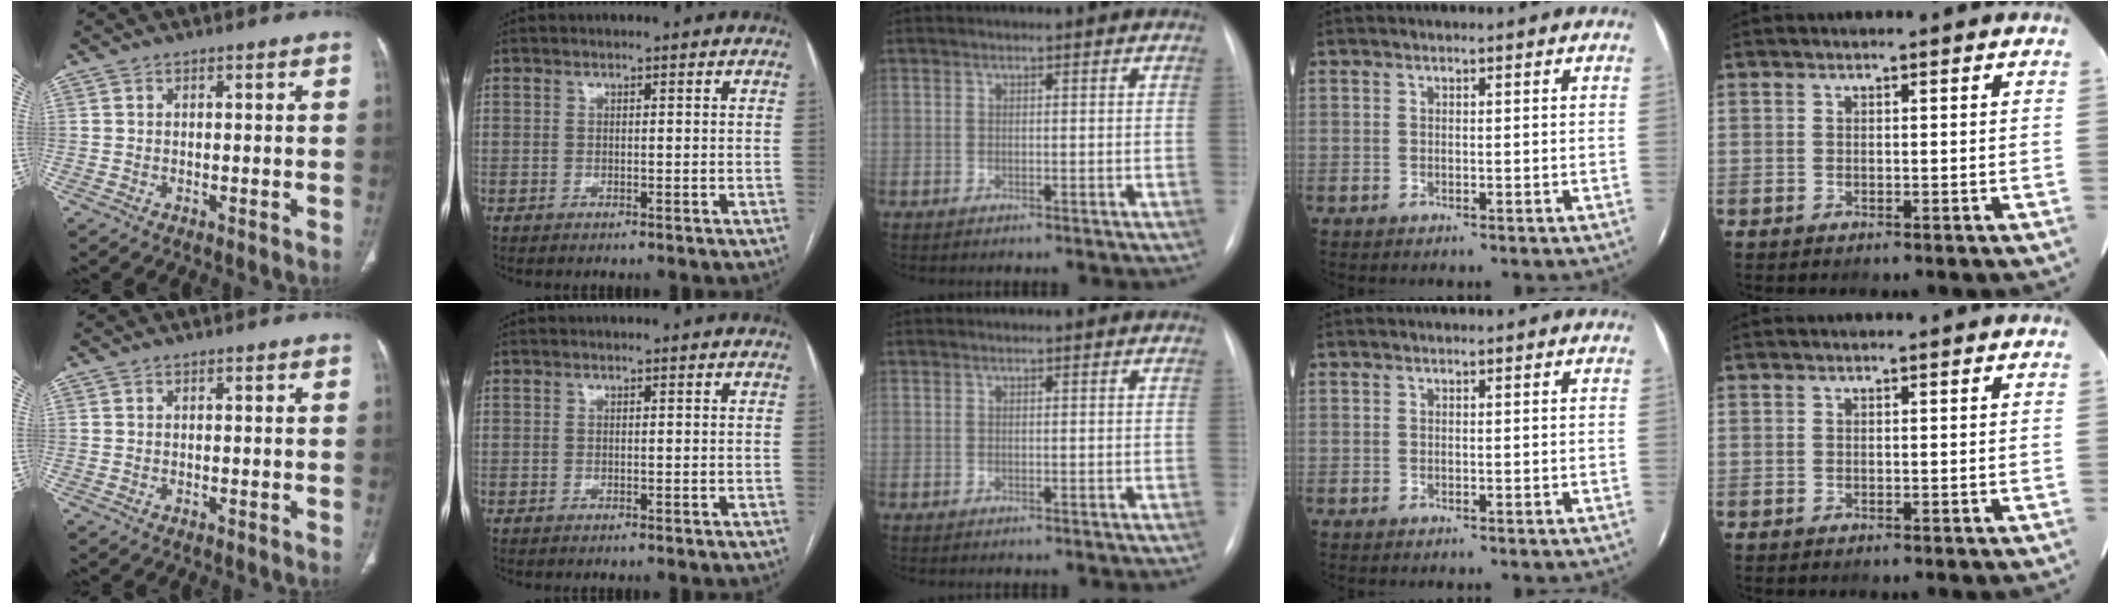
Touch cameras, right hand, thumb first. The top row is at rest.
{}